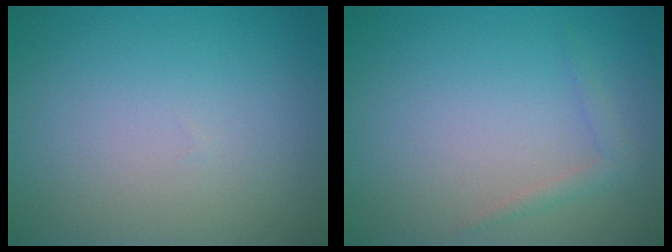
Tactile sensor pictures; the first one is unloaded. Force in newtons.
{"total": 1.1, "press": 1.1, "slide": 0.1}